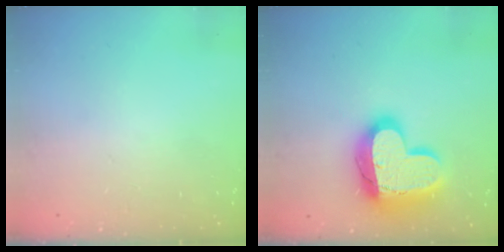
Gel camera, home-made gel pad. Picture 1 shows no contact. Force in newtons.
{"total": 19.7, "press": 19.7, "slide": 1.4}